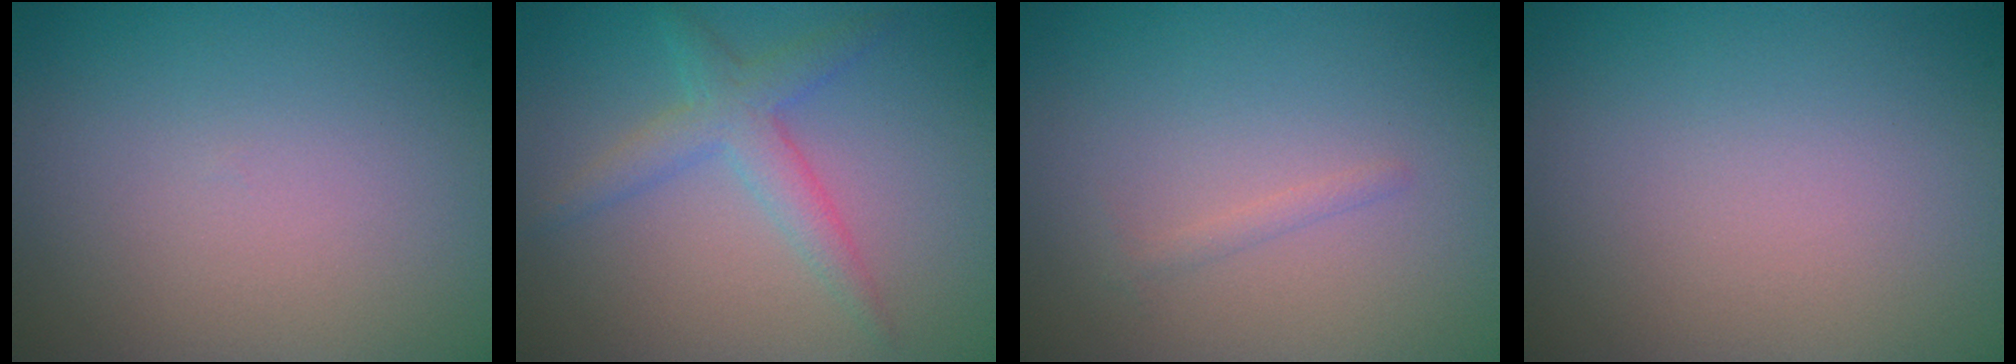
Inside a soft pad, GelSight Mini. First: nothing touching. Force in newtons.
{"total": 2.9, "press": 2.9, "slide": 0.1}
{"total": 0.6, "press": 0.6, "slide": 0.0}
{"total": 0.0}